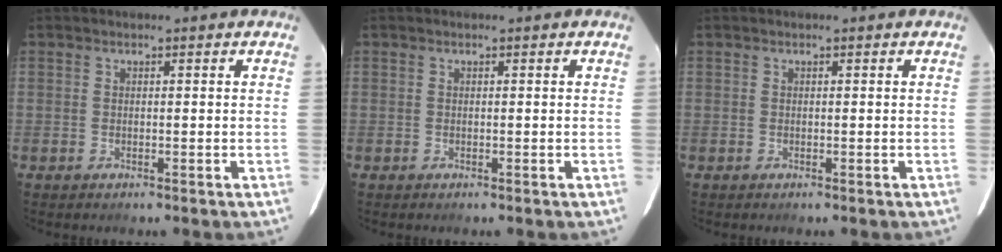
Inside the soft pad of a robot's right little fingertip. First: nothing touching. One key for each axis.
{"total": 0.0}
{"total": 0.0}